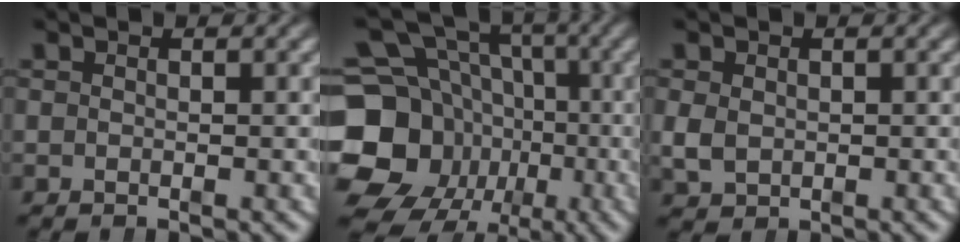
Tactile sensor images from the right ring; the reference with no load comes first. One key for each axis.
{"total": 19.0, "fx": -3.3, "fy": 16.7, "fz": 8.6, "tx": -0.180, "ty": -0.073, "tz": -0.045}
{"total": 2.0, "fx": -0.3, "fy": 1.8, "fz": 0.9, "tx": -0.027, "ty": -0.014, "tz": 0.008}